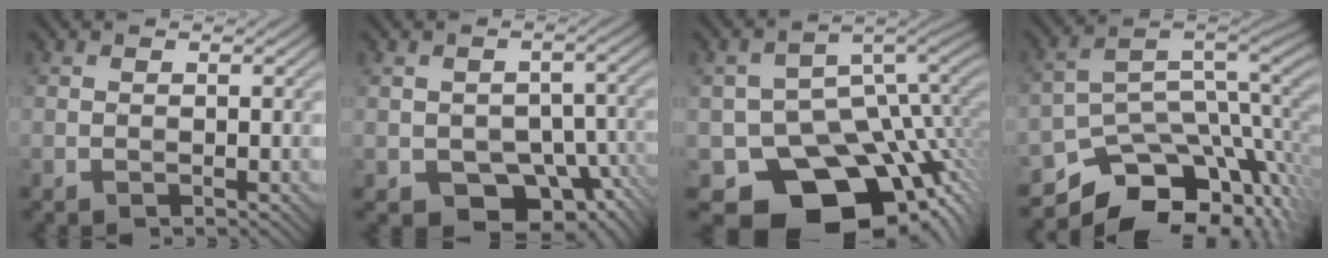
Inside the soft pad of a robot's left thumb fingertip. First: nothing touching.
{"total": 9.8, "force": [-4.4, 6.1, 6.3], "torque": [-0.100, -0.019, -0.061]}
{"total": 17.1, "force": [-7.7, 12.1, 9.2], "torque": [-0.130, -0.049, -0.110]}
{"total": 13.1, "force": [-7.7, 7.3, 7.7], "torque": [-0.147, -0.021, -0.113]}